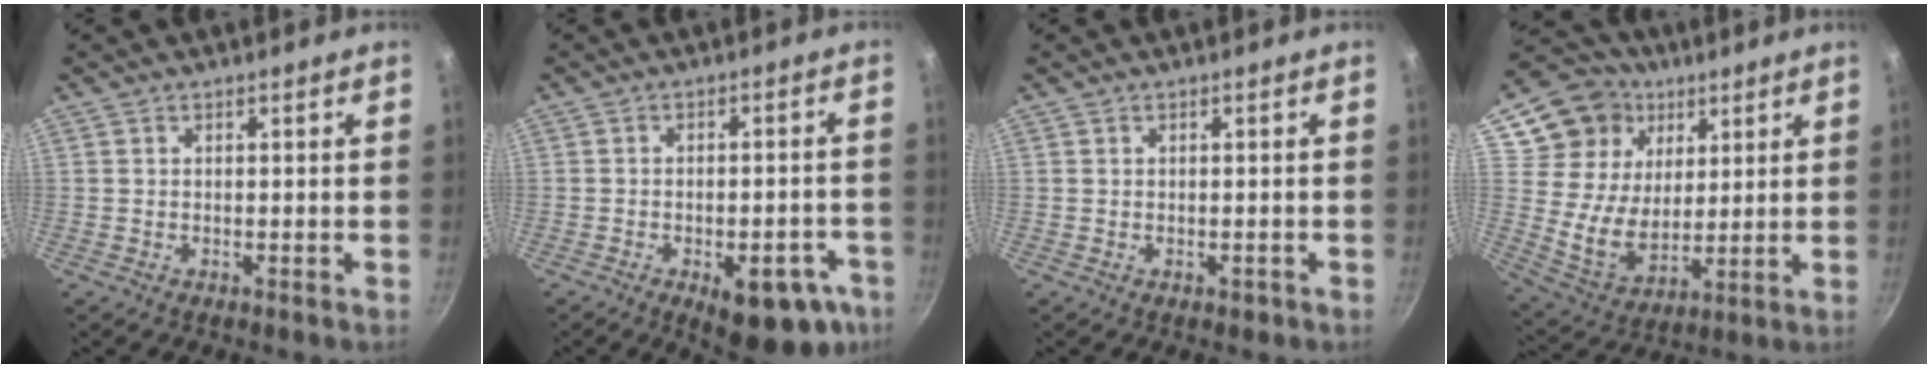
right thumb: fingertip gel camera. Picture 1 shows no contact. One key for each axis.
{"total": 13.9, "fx": -6.2, "fy": 6.7, "fz": 10.5, "tx": -0.087, "ty": 0.020, "tz": -0.070}
{"total": 0.7, "fx": -0.3, "fy": 0.4, "fz": 0.4, "tx": -0.003, "ty": 0.001, "tz": -0.004}
{"total": 17.1, "fx": 7.3, "fy": 13.5, "fz": 7.5, "tx": -0.106, "ty": -0.021, "tz": 0.138}